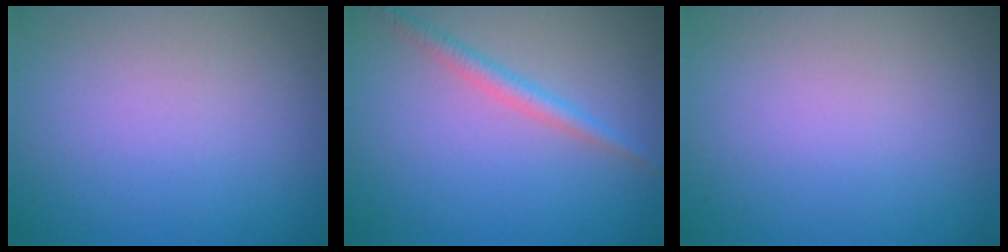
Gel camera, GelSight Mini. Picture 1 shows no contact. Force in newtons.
{"total": 2.0, "press": 2.0, "slide": 0.1}
{"total": 0.0}